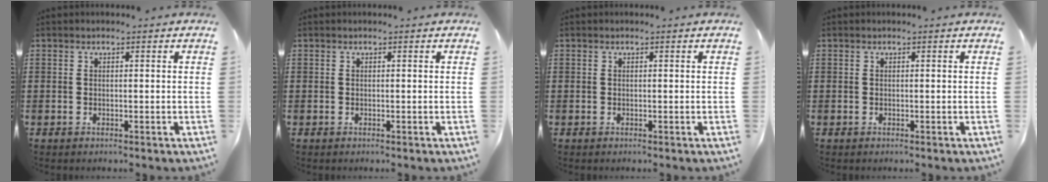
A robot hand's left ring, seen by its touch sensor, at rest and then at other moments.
{"total": 0.0}
{"total": 0.0}
{"total": 0.0}